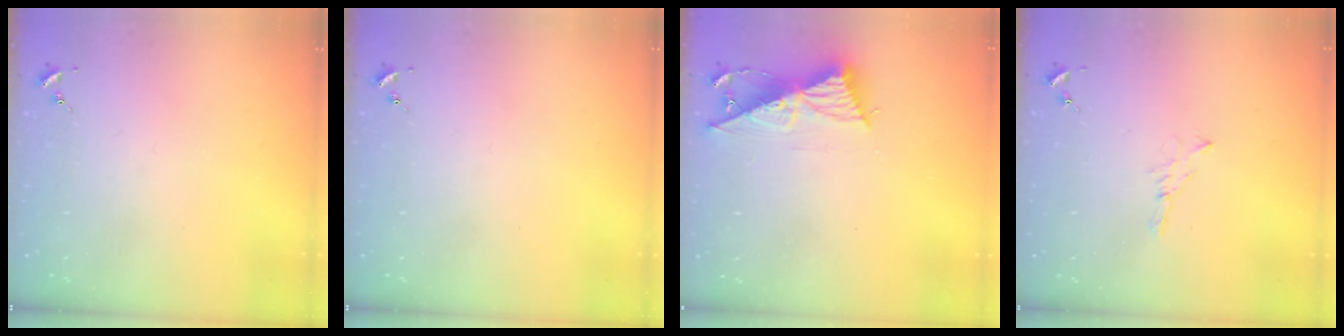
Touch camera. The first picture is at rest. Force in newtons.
{"total": 0.0}
{"total": 10.6, "press": 10.5, "slide": 0.8}
{"total": 3.5, "press": 3.5, "slide": 0.4}